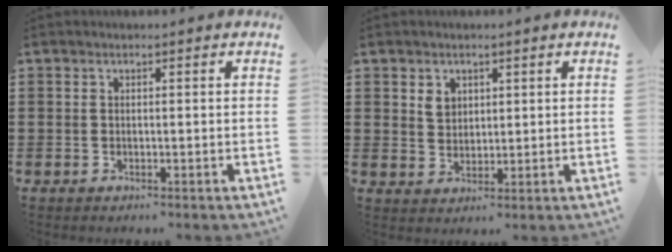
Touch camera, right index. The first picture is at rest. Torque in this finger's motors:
{"motor_torque": [0.00, 0.00, 0.11, 0.04]}